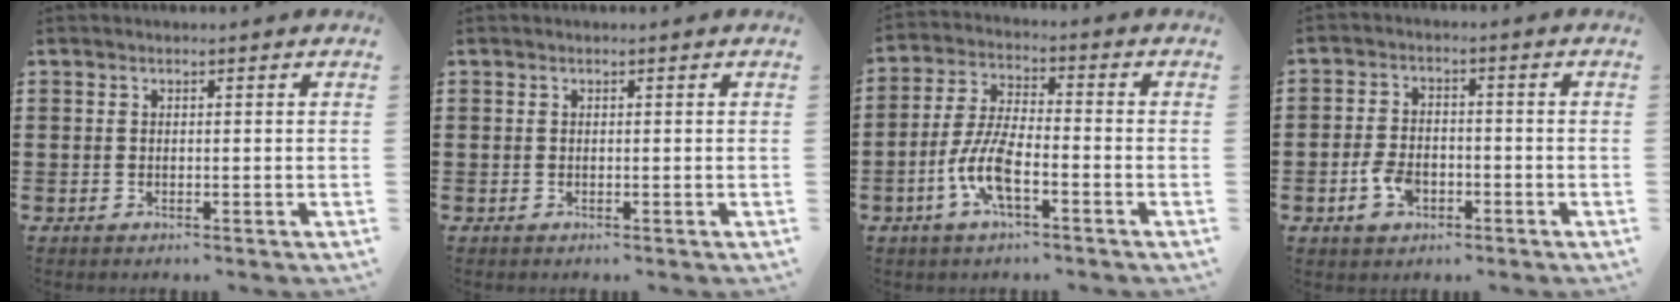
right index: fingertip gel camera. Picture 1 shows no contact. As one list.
[{"total": 0.0}, {"total": 7.8, "force": [-3.3, 2.3, 6.6], "torque": [-0.159, -0.012, -0.067]}, {"total": 4.2, "force": [-1.9, 2.4, 2.9], "torque": [-0.065, -0.001, -0.036]}]